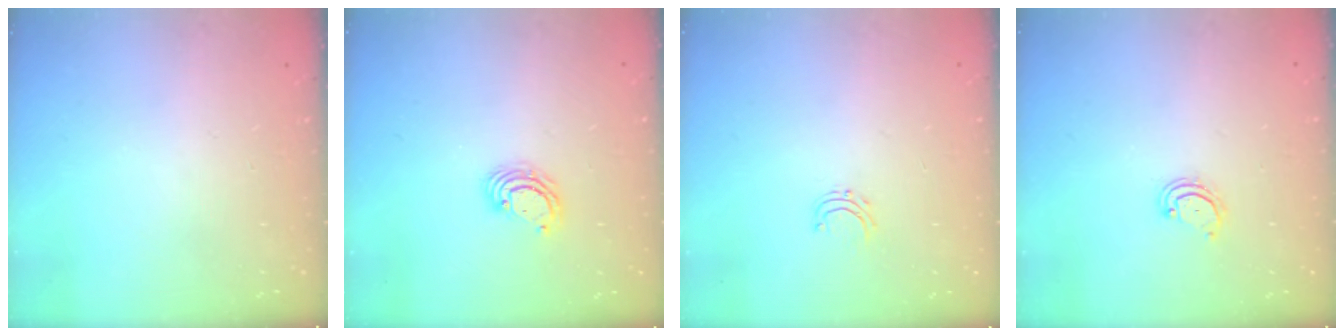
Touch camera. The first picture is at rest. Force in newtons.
{"total": 4.0, "press": 3.9, "slide": 0.3}
{"total": 3.7, "press": 3.7, "slide": 0.3}
{"total": 2.8, "press": 2.8, "slide": 0.2}